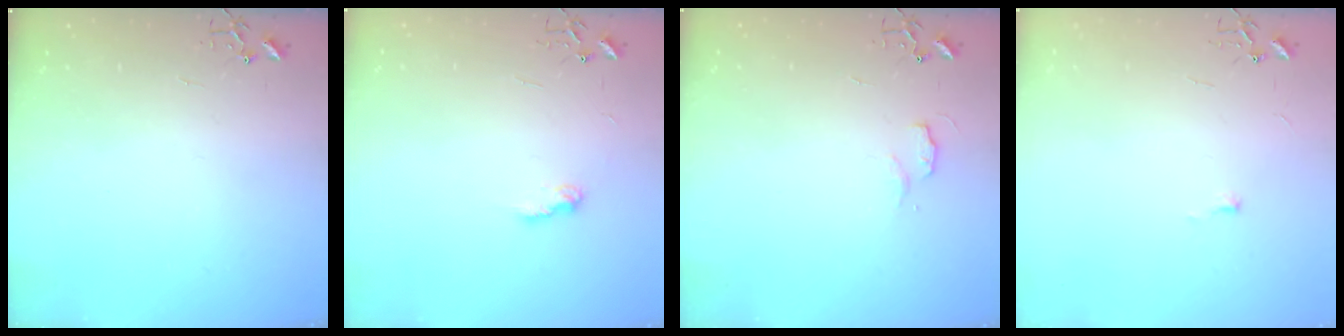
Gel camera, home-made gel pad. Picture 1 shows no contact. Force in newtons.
{"total": 6.3, "press": 6.3, "slide": 0.1}
{"total": 4.9, "press": 4.9, "slide": 0.6}
{"total": 3.4, "press": 3.4, "slide": 0.5}